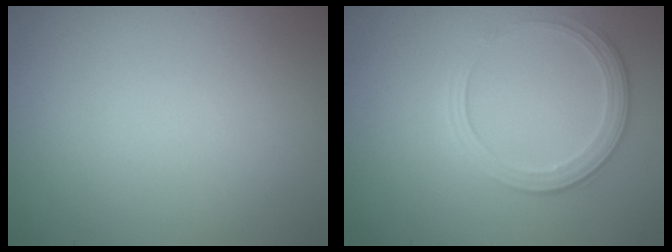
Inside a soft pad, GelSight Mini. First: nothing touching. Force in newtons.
{"total": 2.8, "press": 2.7, "slide": 0.8}